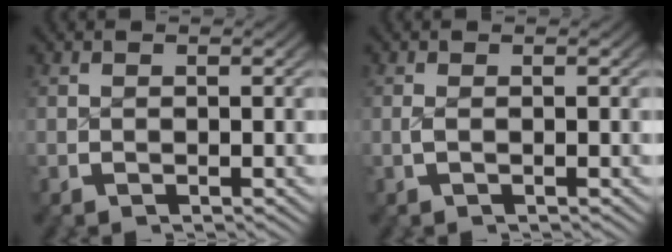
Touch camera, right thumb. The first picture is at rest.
{"total": 0.6, "force": [-0.1, 0.1, 0.6], "torque": [-0.022, -0.006, 0.002]}